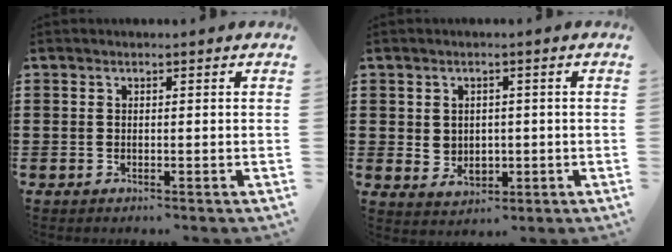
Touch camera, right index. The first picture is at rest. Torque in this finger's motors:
{"motor_torque": [1.07, 1.06, 0.01, 0.01]}